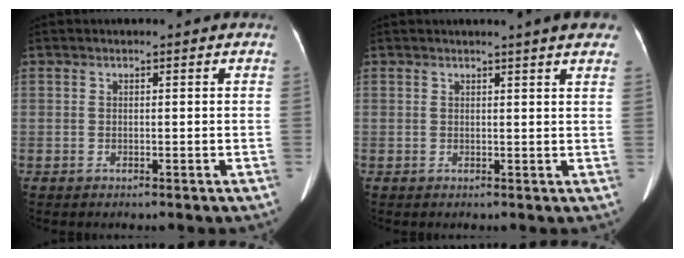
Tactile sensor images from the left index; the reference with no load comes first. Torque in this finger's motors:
{"motor_torque": [0.76, -0.85, 0.37, 0.09]}